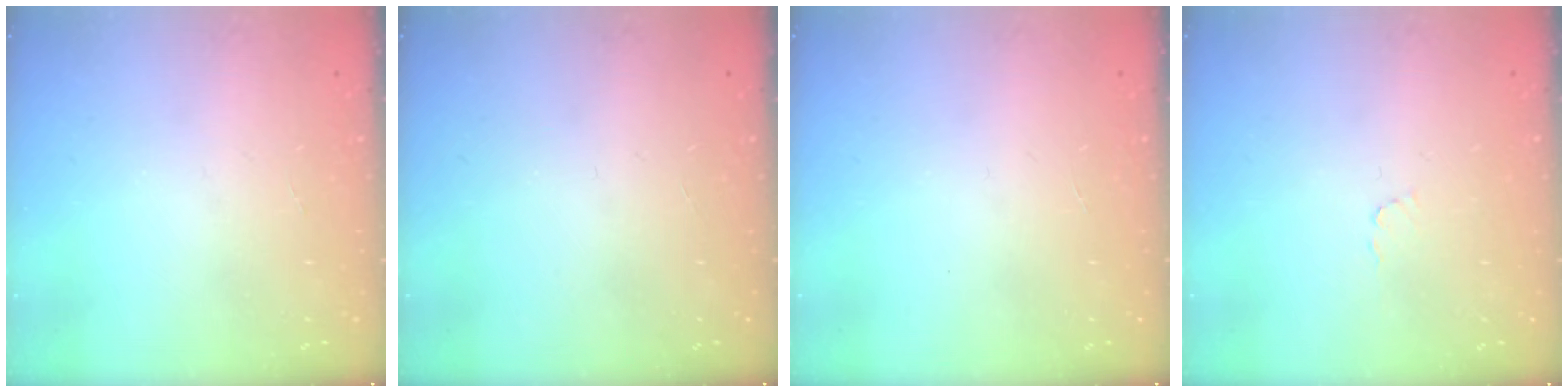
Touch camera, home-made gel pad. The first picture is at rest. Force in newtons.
{"total": 0.0}
{"total": 0.0}
{"total": 3.3, "press": 3.3, "slide": 0.2}